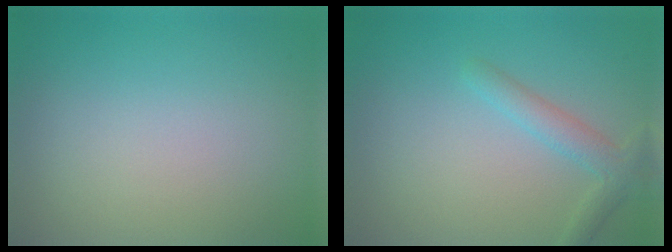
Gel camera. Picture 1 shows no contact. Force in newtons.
{"total": 2.5, "press": 2.5, "slide": 0.2}